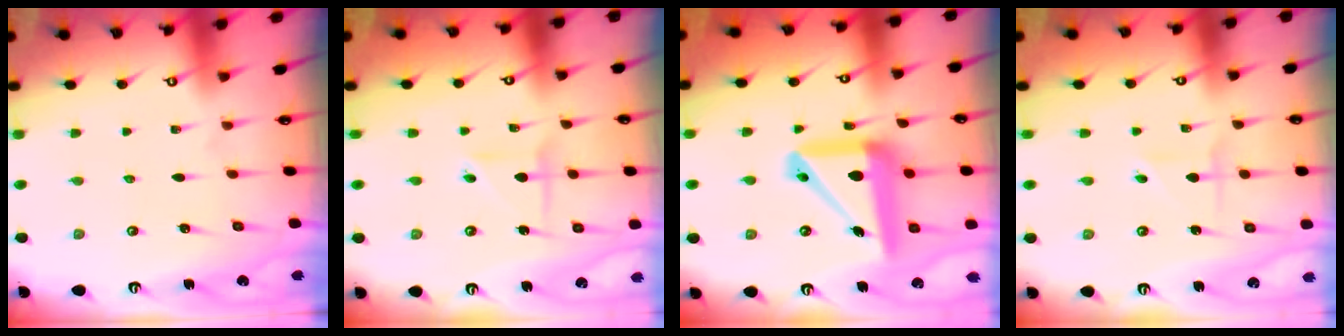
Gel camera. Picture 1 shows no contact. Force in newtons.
{"total": 3.3, "press": 3.0, "slide": 1.4}
{"total": 17.9, "press": 17.7, "slide": 2.7}
{"total": 2.0, "press": 1.9, "slide": 0.5}